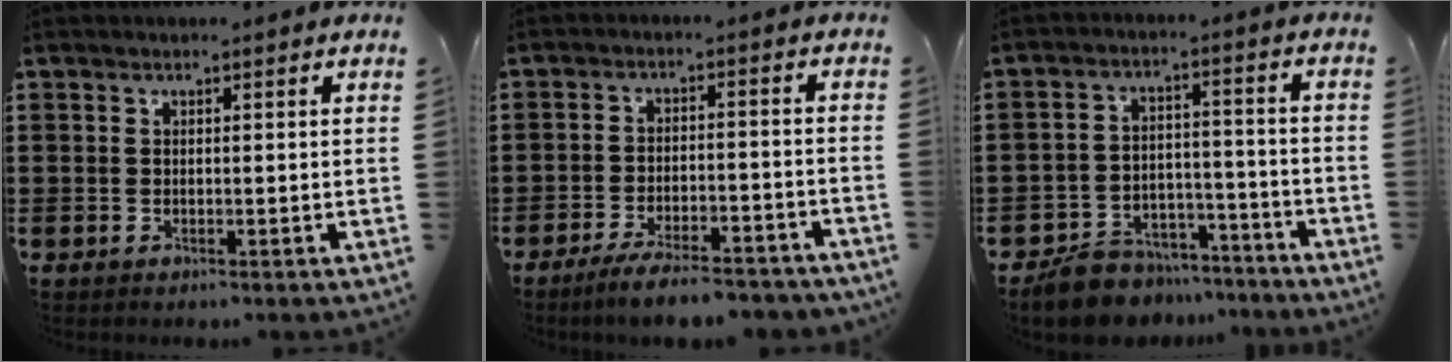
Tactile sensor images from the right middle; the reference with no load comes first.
{"total": 6.0, "force": [-5.3, 0.5, 2.8], "torque": [-0.055, -0.008, -0.102]}
{"total": 7.2, "force": [-6.8, 2.0, 0.8], "torque": [-0.021, 0.024, -0.136]}